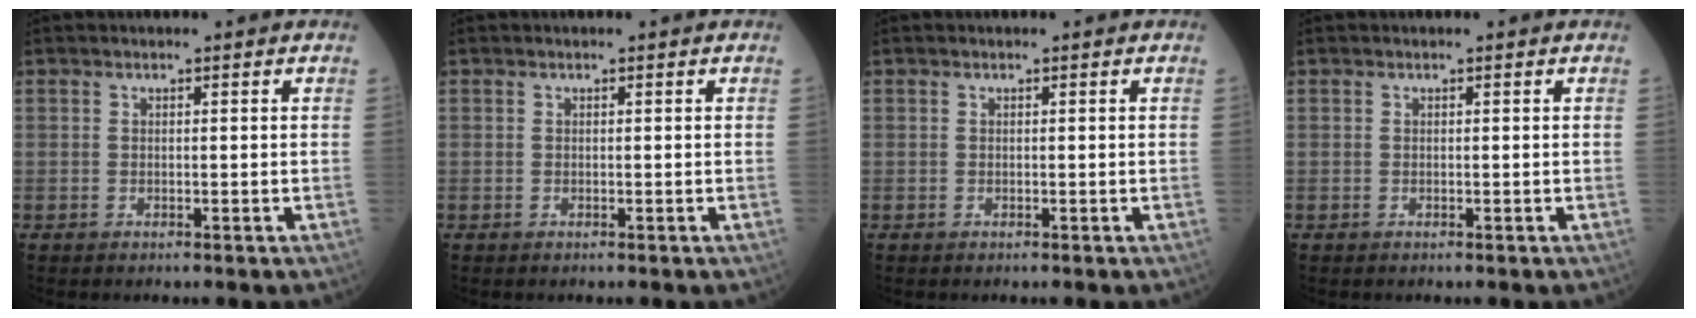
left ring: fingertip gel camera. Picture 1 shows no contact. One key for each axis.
{"total": 0.0}
{"total": 0.0}
{"total": 0.0}